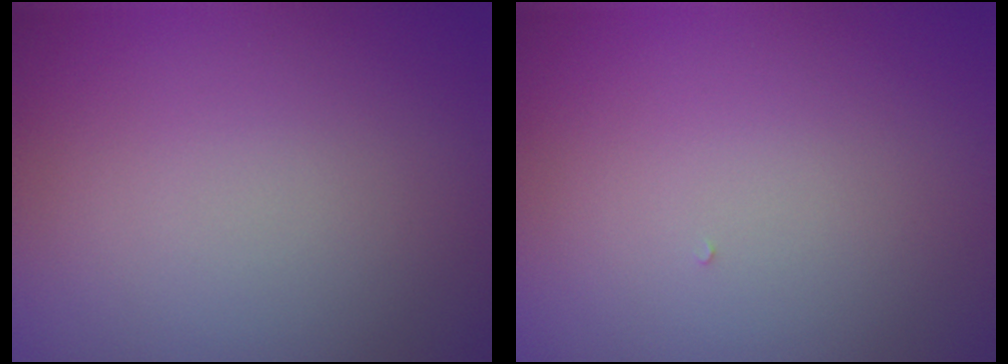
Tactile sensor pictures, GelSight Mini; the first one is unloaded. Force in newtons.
{"total": 0.0}